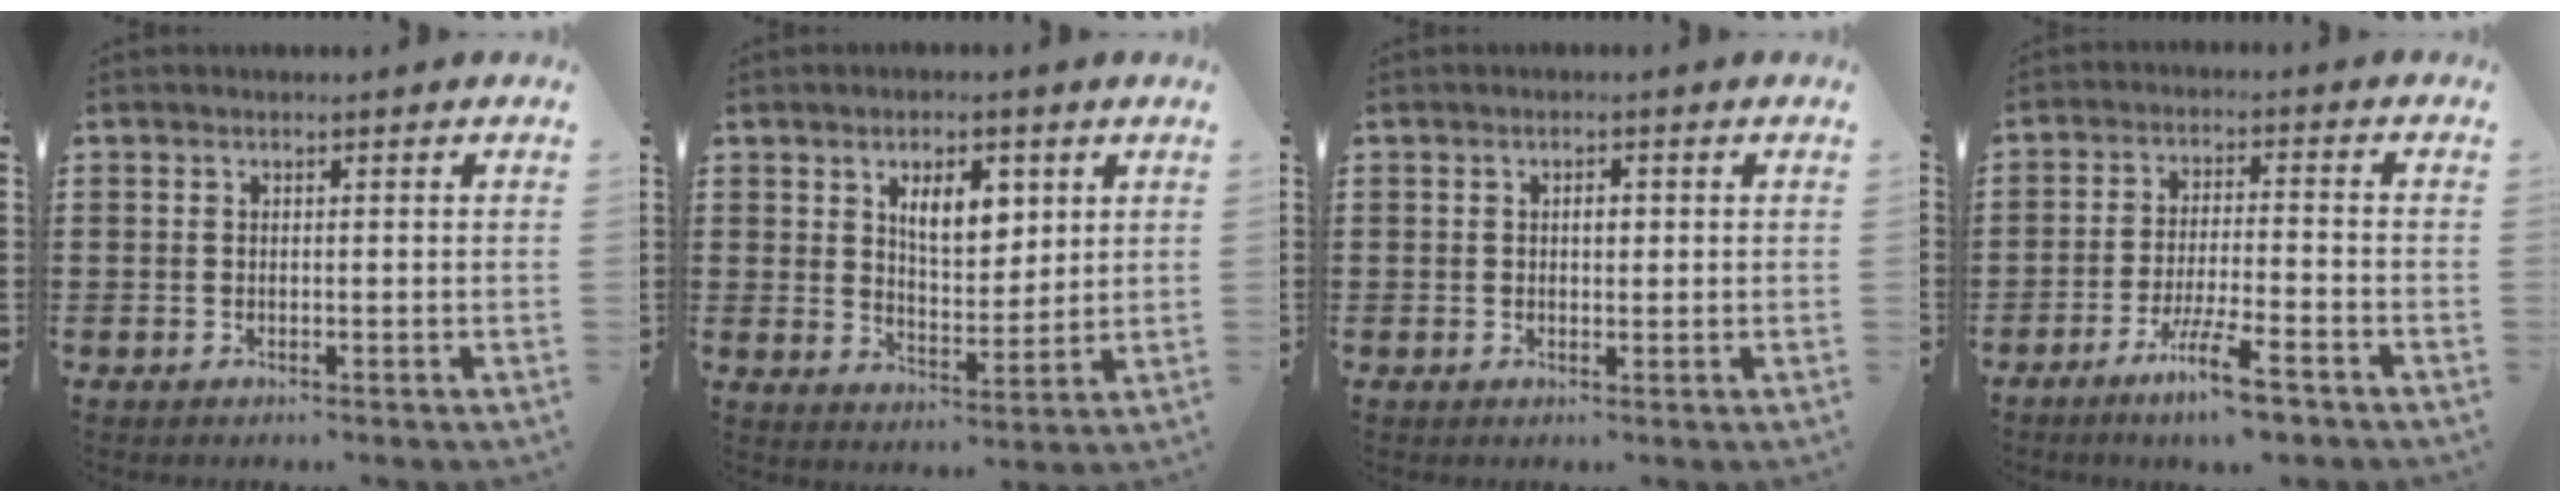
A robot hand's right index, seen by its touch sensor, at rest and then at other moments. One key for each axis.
{"total": 6.9, "fx": 2.9, "fy": 3.4, "fz": 5.3, "tx": -0.090, "ty": 0.003, "tz": 0.044}
{"total": 1.6, "fx": 0.2, "fy": 0.7, "fz": 1.4, "tx": -0.028, "ty": 0.005, "tz": 0.002}
{"total": 8.4, "fx": -5.7, "fy": 0.7, "fz": 6.1, "tx": -0.116, "ty": -0.002, "tz": -0.107}